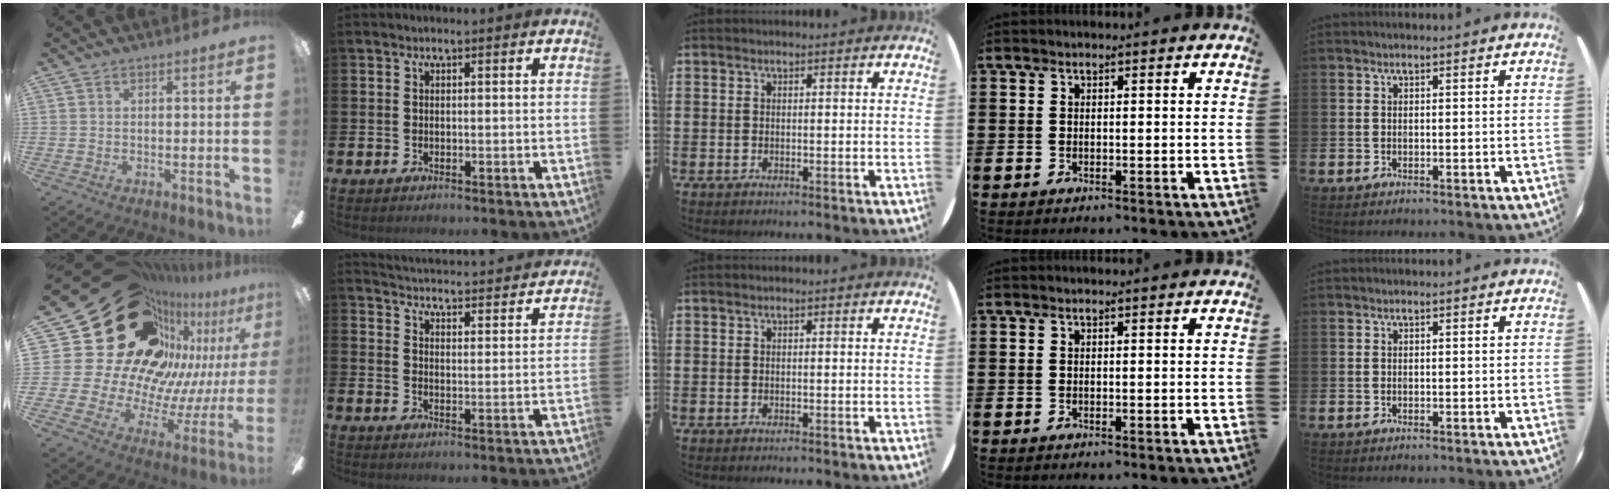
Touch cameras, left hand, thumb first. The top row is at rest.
{"thumb": {"total": 36.7, "force": [17.7, 22.3, 23.1], "torque": [-0.375, -0.159, 0.387]}, "index": {"total": 4.1, "force": [4.1, 0.1, 0.1], "torque": [-0.021, -0.044, 0.067]}}